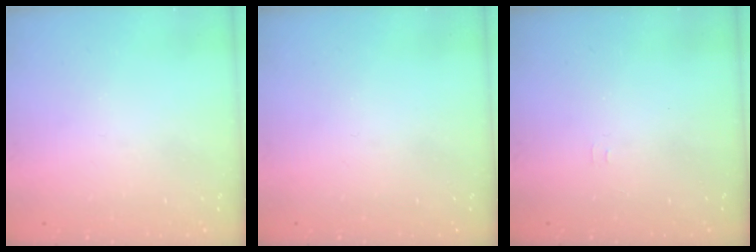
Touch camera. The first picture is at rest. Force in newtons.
{"total": 0.0}
{"total": 3.4, "press": 3.3, "slide": 0.4}